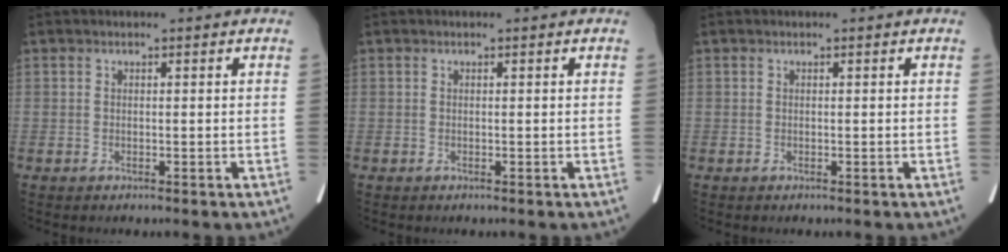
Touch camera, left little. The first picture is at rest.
{"total": 0.0}
{"total": 0.0}